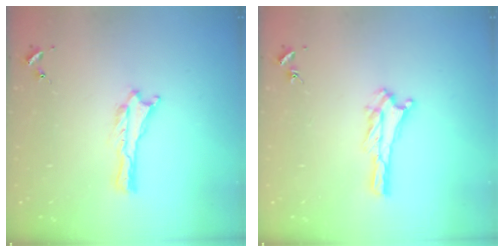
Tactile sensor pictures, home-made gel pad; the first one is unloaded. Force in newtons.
{"total": 3.2, "press": 3.1, "slide": 0.3}